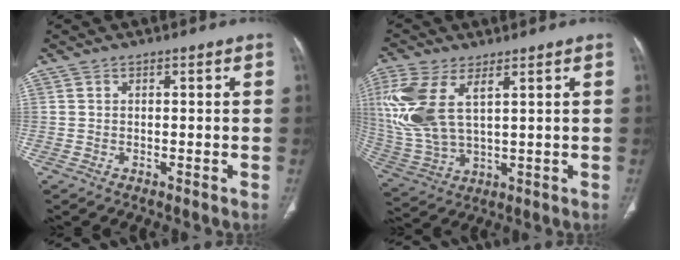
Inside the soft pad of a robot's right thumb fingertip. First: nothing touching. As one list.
[{"total": 14.3, "force": [4.8, 6.7, 11.7], "torque": [-0.283, -0.010, 0.110]}]